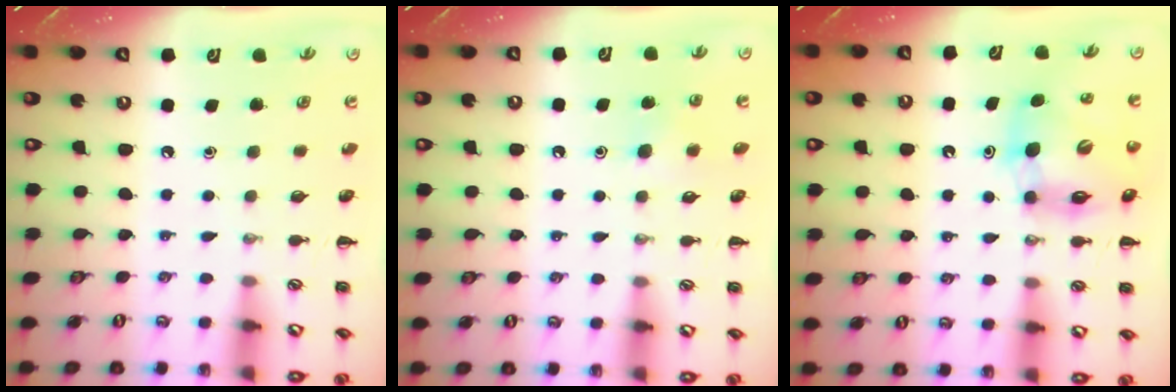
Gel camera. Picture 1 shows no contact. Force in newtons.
{"total": 3.9, "press": 3.6, "slide": 1.5}
{"total": 9.3, "press": 9.0, "slide": 2.2}